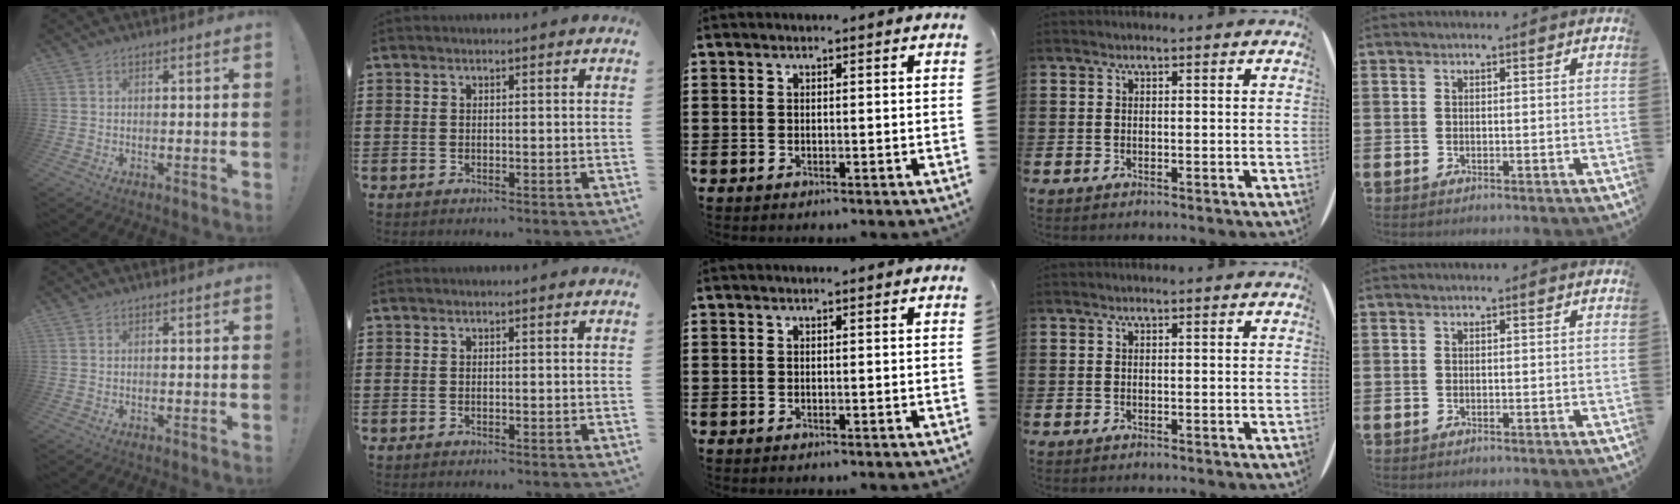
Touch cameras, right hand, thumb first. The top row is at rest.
{}